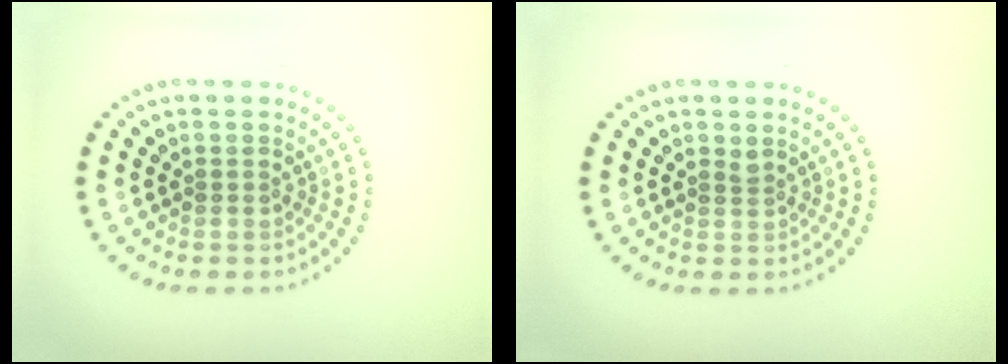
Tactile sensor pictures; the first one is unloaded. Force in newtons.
{"total": 0.7, "press": 0.4, "slide": 0.6}